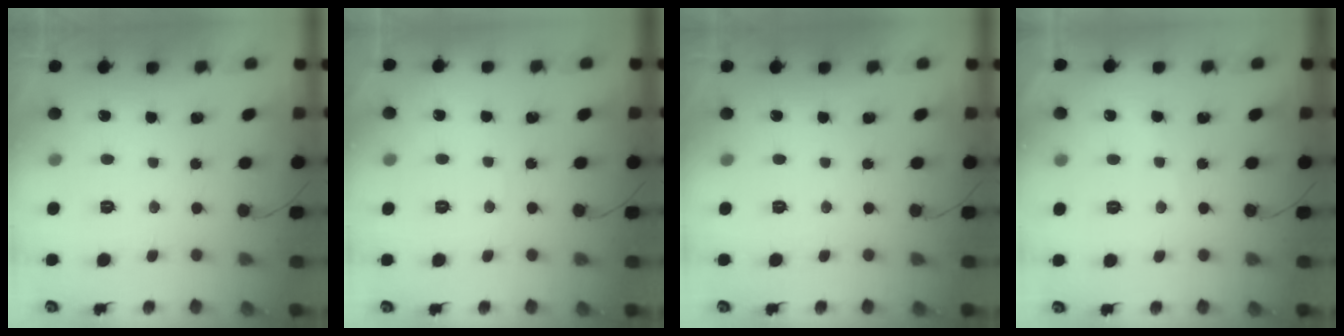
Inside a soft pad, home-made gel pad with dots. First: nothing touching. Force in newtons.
{"total": 1.6, "press": 1.6, "slide": 0.2}
{"total": 0.0}
{"total": 1.8, "press": 1.7, "slide": 0.3}